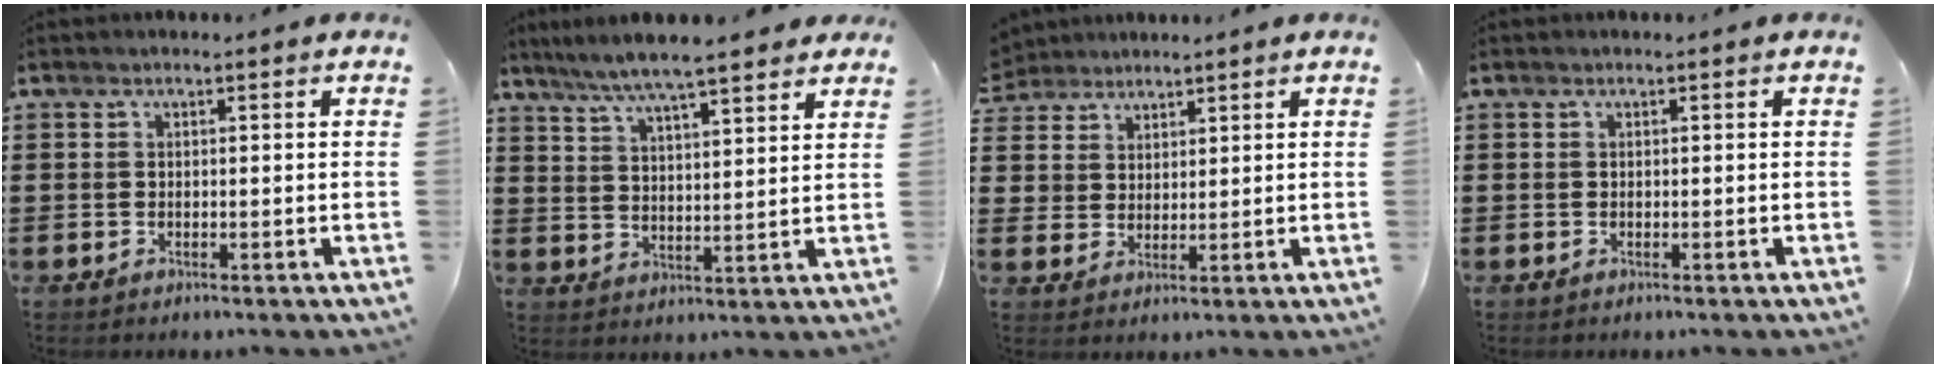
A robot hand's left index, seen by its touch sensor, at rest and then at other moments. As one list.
[{"total": 6.5, "force": [5.7, 0.4, 3.0], "torque": [-0.078, -0.018, 0.100]}, {"total": 4.1, "force": [3.0, 2.9, -0.3], "torque": [-0.016, 0.003, 0.055]}, {"total": 0.0}]